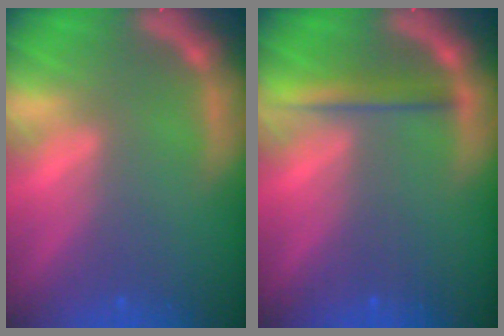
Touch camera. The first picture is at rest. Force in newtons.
{"total": 2.5}